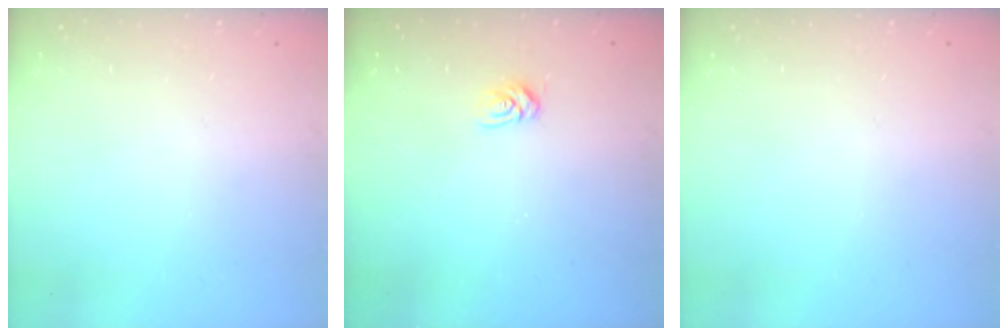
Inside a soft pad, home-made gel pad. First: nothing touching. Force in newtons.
{"total": 4.2, "press": 4.2, "slide": 0.5}
{"total": 0.0}